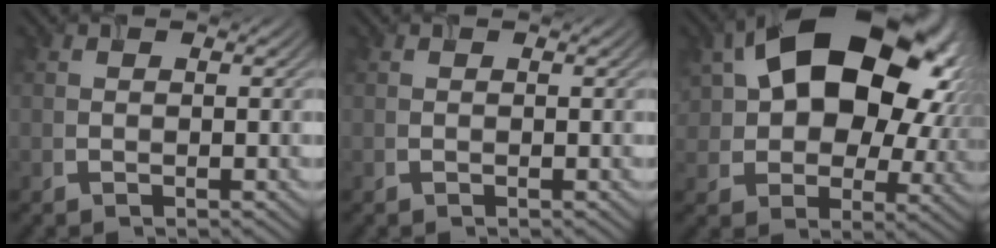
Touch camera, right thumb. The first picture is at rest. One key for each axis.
{"total": 0.0}
{"total": 19.8, "fx": 5.7, "fy": 13.1, "fz": 13.6, "tx": -0.215, "ty": 0.005, "tz": 0.112}